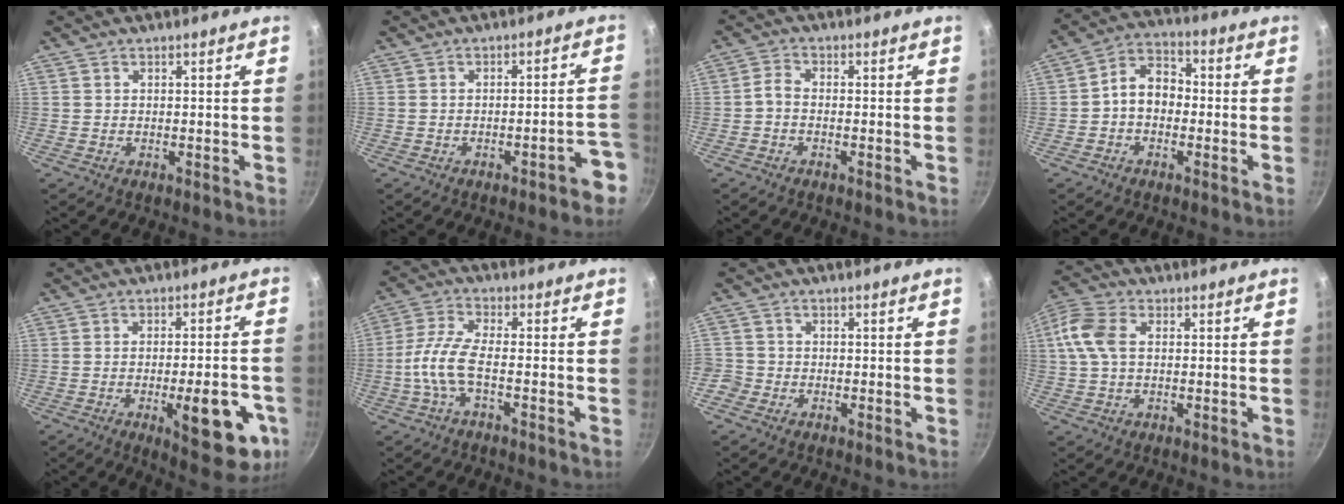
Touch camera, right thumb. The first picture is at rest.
{"total": 5.9, "force": [-3.4, 1.5, 4.5], "torque": [-0.041, 0.045, -0.033]}
{"total": 2.3, "force": [-1.0, 1.0, 1.8], "torque": [-0.052, 0.014, -0.028]}
{"total": 7.7, "force": [-1.1, 5.7, 5.0], "torque": [-0.052, 0.033, -0.037]}
{"total": 14.9, "force": [-5.1, 5.2, 13.0], "torque": [-0.141, 0.012, -0.062]}
{"total": 7.0, "force": [-2.3, 2.0, 6.3], "torque": [-0.153, 0.023, -0.057]}
{"total": 3.5, "force": [-1.8, 2.9, 0.8], "torque": [-0.019, 0.017, -0.038]}
{"total": 8.6, "force": [1.2, 5.5, 6.5], "torque": [-0.141, 0.018, 0.014]}